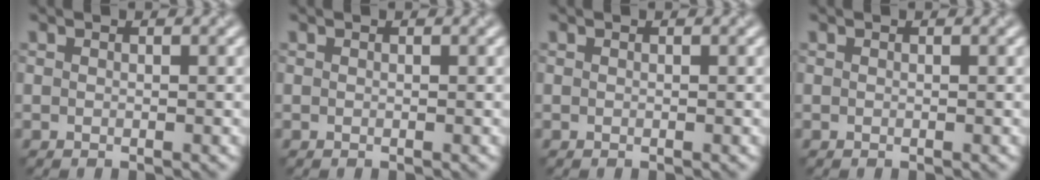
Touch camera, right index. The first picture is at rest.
{"total": 0.0}
{"total": 0.0}
{"total": 0.0}